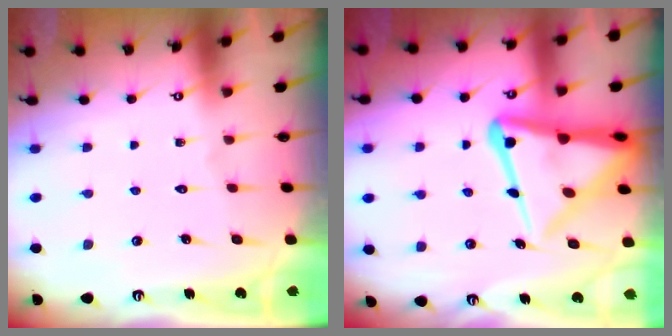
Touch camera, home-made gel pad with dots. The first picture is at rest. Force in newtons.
{"total": 16.3, "press": 16.2, "slide": 1.7}